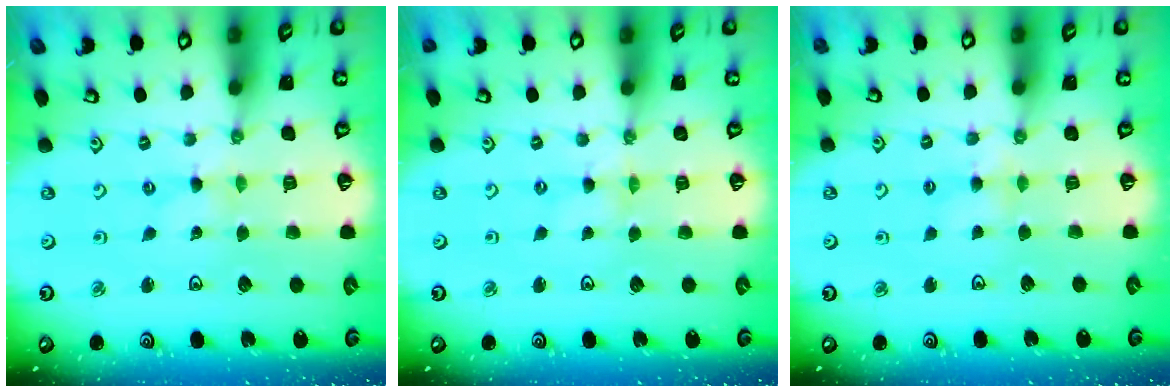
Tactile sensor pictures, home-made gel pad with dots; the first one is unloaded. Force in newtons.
{"total": 0.0}
{"total": 4.0, "press": 4.0, "slide": 0.5}